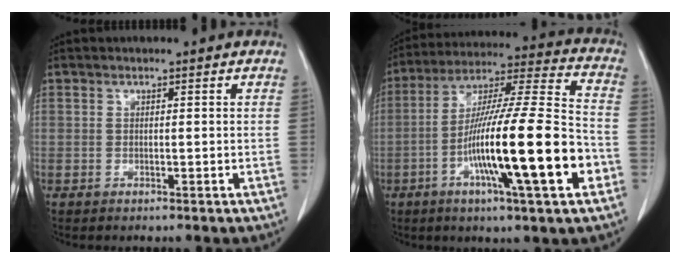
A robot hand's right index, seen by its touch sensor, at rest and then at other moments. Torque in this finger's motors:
{"motor_torque": [1.67, -0.47, 1.05, 0.21]}